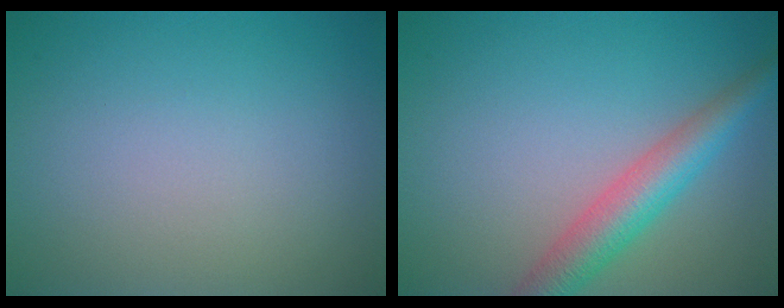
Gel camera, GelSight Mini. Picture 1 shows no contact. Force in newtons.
{"total": 4.6, "press": 4.6, "slide": 0.1}